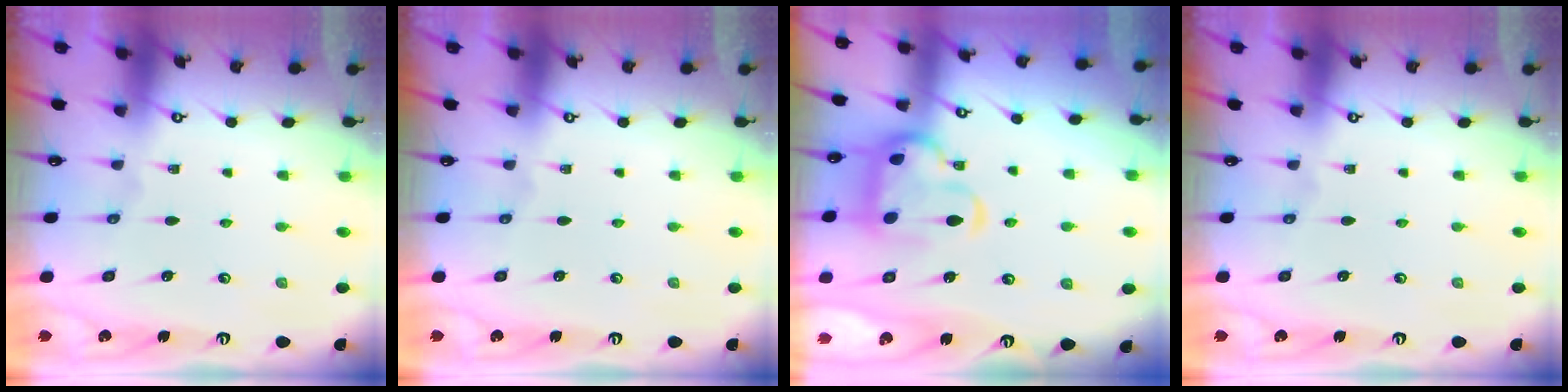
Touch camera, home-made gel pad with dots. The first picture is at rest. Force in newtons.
{"total": 0.0}
{"total": 7.8, "press": 7.5, "slide": 1.8}
{"total": 0.0}